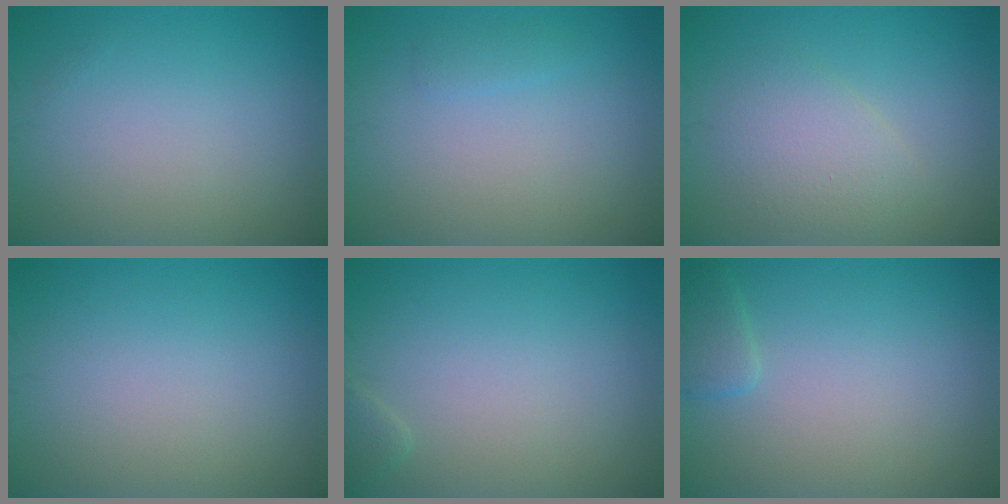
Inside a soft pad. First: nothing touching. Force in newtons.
{"total": 0.8, "press": 0.8, "slide": 0.0}
{"total": 3.0, "press": 3.0, "slide": 0.2}
{"total": 0.0}
{"total": 0.8, "press": 0.8, "slide": 0.1}
{"total": 1.5, "press": 1.5, "slide": 0.1}